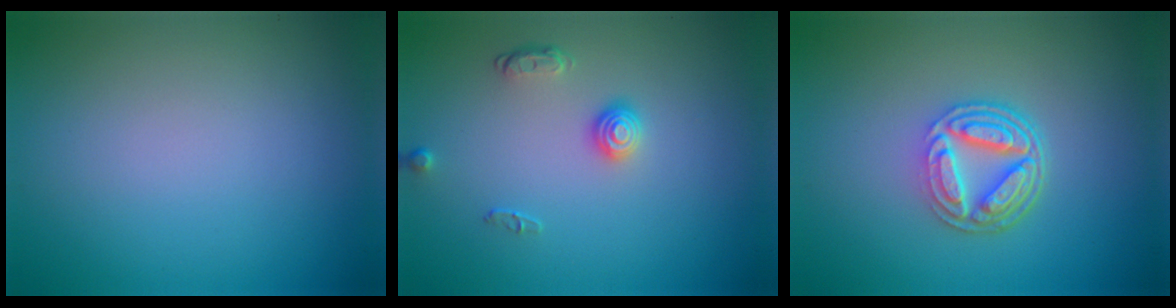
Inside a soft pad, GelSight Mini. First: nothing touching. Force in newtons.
{"total": 1.7, "press": 1.4, "slide": 1.0}
{"total": 5.3, "press": 3.9, "slide": 3.6}